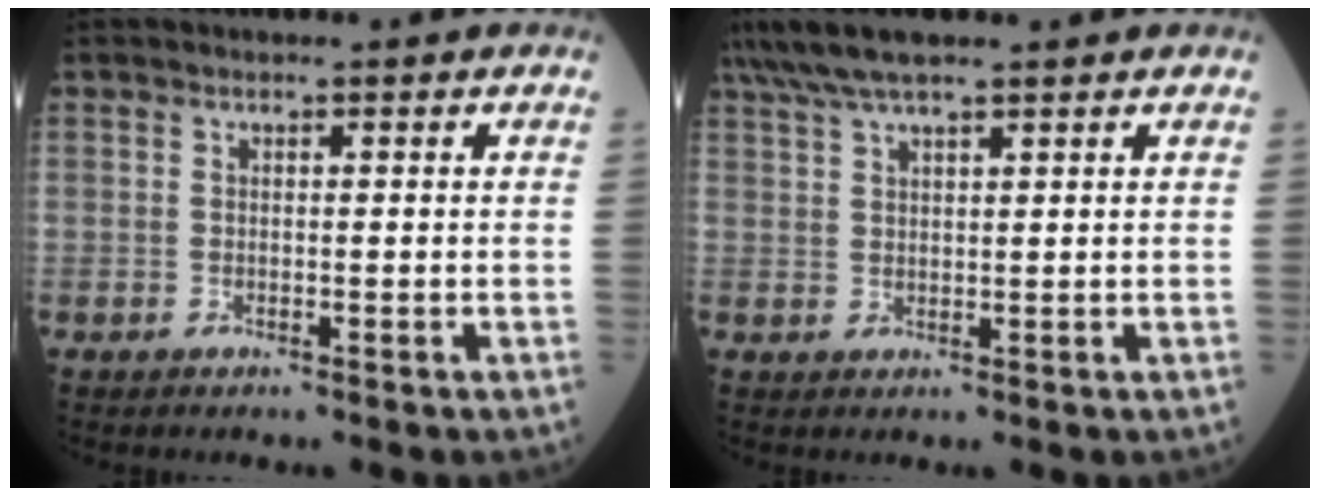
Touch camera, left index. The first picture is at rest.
{"total": 7.6, "force": [6.1, 1.1, 4.4], "torque": [-0.089, 0.039, 0.113]}